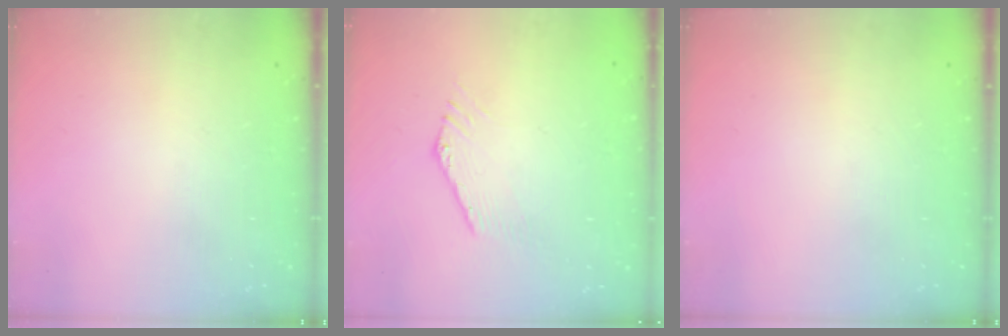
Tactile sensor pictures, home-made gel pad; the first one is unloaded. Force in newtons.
{"total": 1.5, "press": 1.5, "slide": 0.4}
{"total": 0.0}